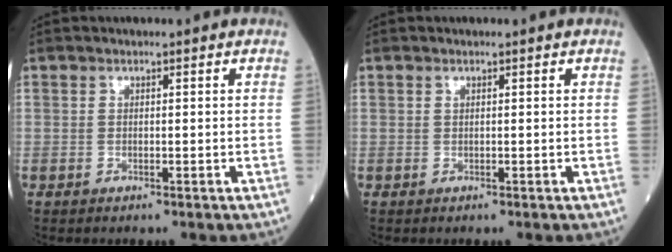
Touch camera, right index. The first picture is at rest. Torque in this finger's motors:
{"motor_torque": [0.08, 0.14, -0.04, 0.00]}